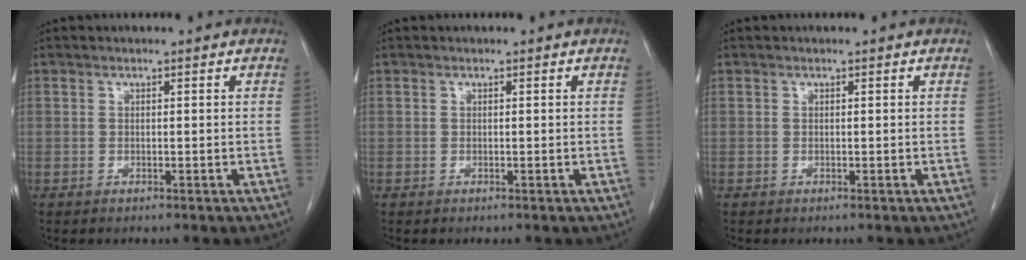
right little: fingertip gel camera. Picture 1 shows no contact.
{"total": 0.0}
{"total": 0.0}